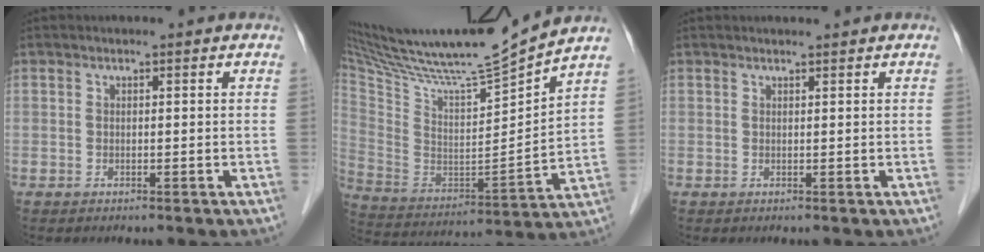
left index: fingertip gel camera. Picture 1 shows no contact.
{"total": 23.6, "force": [20.7, -0.3, 11.3], "torque": [-0.211, -0.035, 0.353]}
{"total": 1.1, "force": [1.1, -0.1, 0.3], "torque": [-0.005, 0.009, 0.023]}